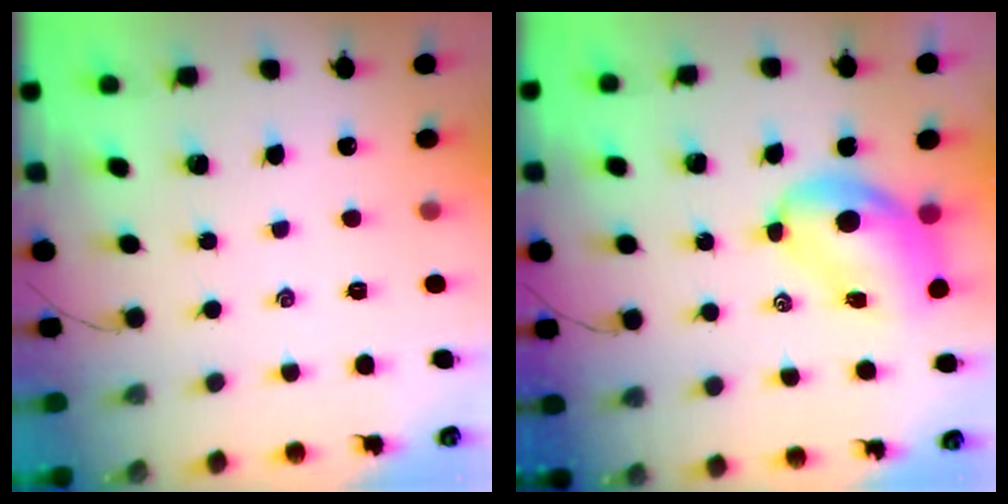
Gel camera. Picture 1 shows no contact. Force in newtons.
{"total": 8.9, "press": 8.5, "slide": 2.6}